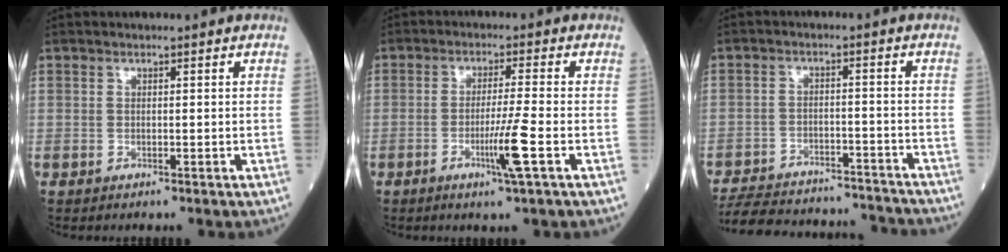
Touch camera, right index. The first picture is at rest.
{"total": 5.8, "force": [-2.1, -1.0, 5.3], "torque": [-0.097, -0.014, -0.042]}
{"total": 19.8, "force": [-18.5, 4.2, 5.6], "torque": [-0.125, -0.004, -0.255]}